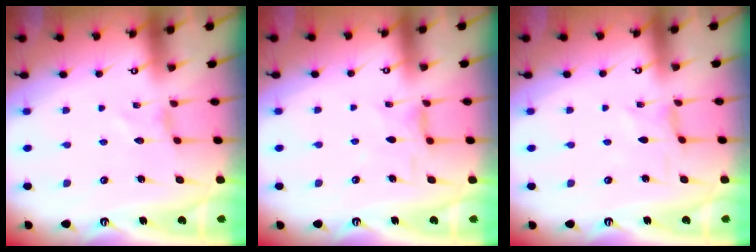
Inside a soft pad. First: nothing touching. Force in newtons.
{"total": 2.7, "press": 2.6, "slide": 0.5}
{"total": 0.5, "press": 0.5, "slide": 0.0}